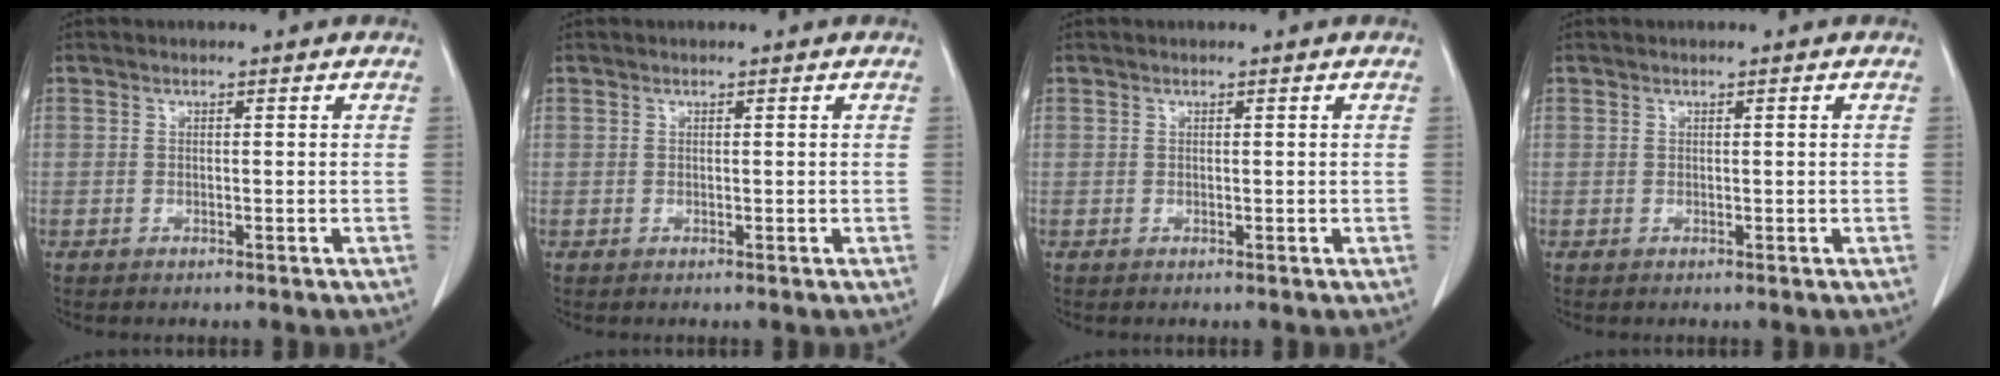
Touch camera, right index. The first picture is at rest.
{"total": 0.0}
{"total": 0.0}
{"total": 0.0}